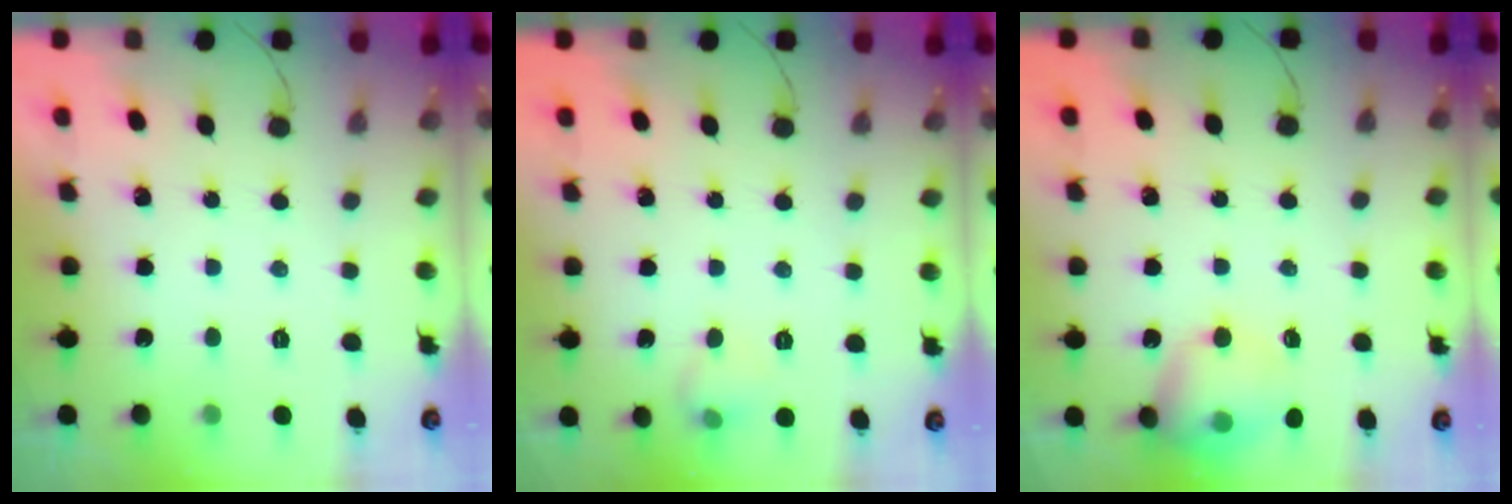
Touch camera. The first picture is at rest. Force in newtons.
{"total": 6.0, "press": 5.8, "slide": 1.4}
{"total": 13.0, "press": 12.9, "slide": 2.1}